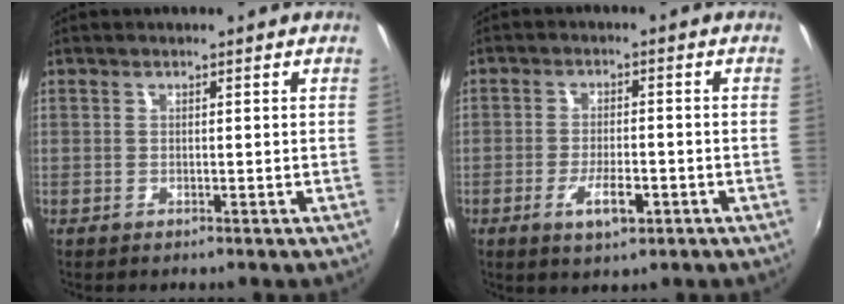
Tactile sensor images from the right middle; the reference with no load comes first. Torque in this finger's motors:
{"motor_torque": [1.07, -1.07, 0.11, 0.08]}